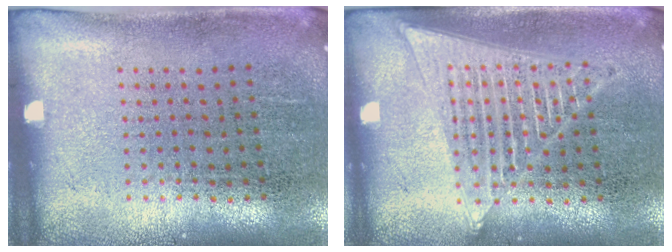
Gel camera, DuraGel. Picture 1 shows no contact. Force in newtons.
{"total": 1.5, "press": 1.5, "slide": 0.1}